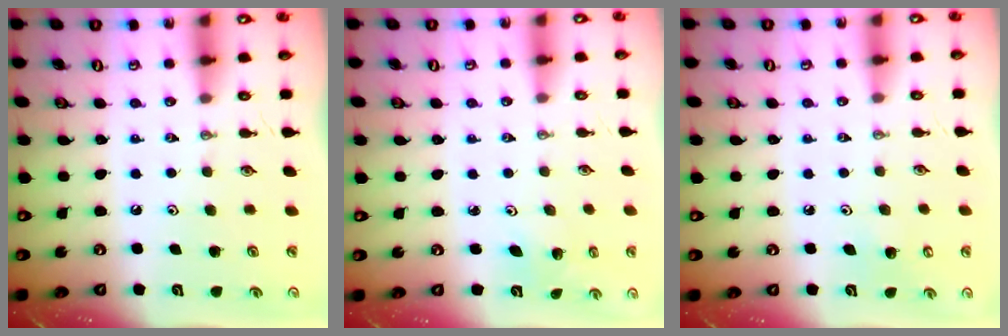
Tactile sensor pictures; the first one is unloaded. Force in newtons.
{"total": 2.6, "press": 2.6, "slide": 0.2}
{"total": 5.9, "press": 5.9, "slide": 0.6}